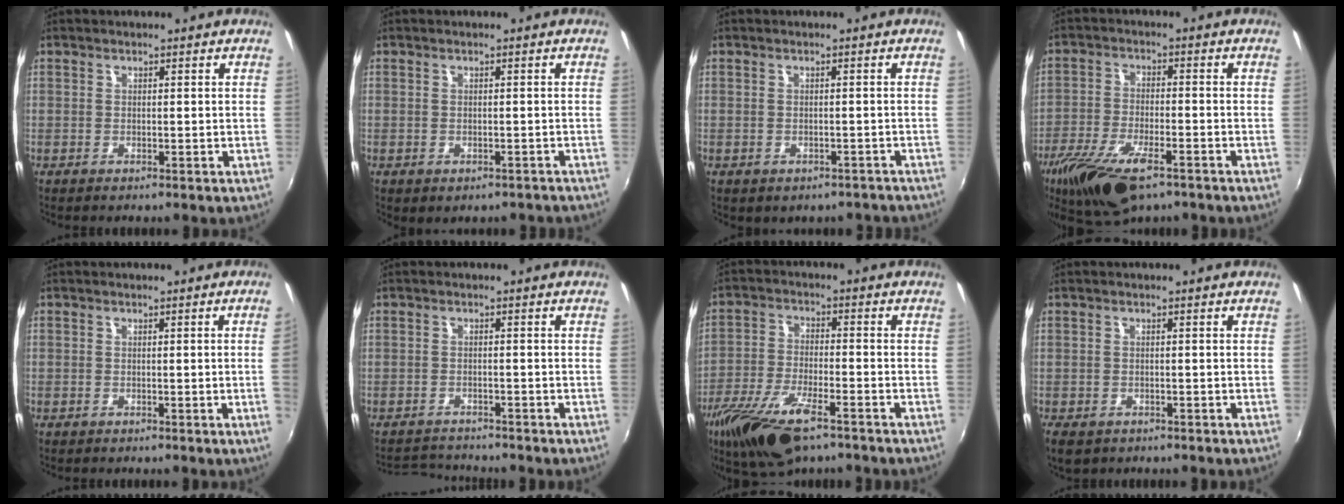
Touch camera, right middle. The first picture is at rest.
{"total": 3.8, "force": [-2.9, 1.9, 1.7], "torque": [-0.029, -0.008, -0.027]}
{"total": 5.4, "force": [-4.3, 2.8, 1.7], "torque": [-0.032, -0.001, -0.036]}
{"total": 15.6, "force": [-10.0, 5.8, 10.5], "torque": [-0.227, -0.044, -0.180]}
{"total": 1.6, "force": [-0.2, -1.0, 1.3], "torque": [-0.016, -0.011, 0.000]}
{"total": 4.7, "force": [-4.6, 0.7, 0.3], "torque": [-0.025, 0.003, -0.079]}
{"total": 16.6, "force": [-11.0, 5.5, 11.2], "torque": [-0.238, -0.053, -0.202]}
{"total": 4.8, "force": [-2.9, 2.9, 2.4], "torque": [-0.057, -0.016, -0.044]}